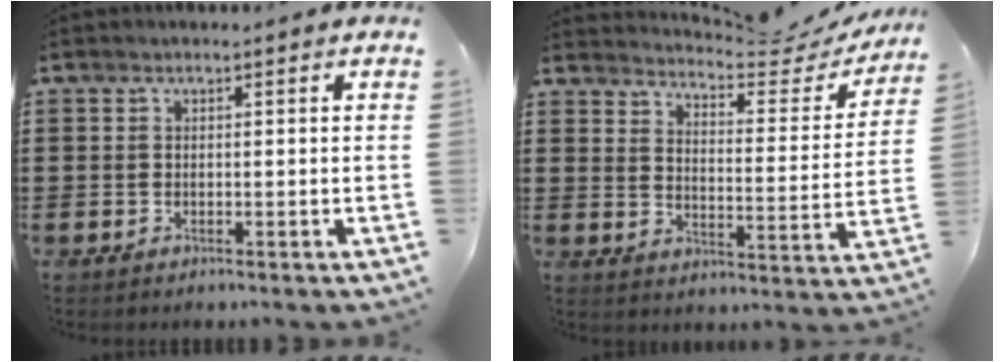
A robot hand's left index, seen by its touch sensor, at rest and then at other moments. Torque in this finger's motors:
{"motor_torque": [1.10, -1.04, 0.05, 0.03]}